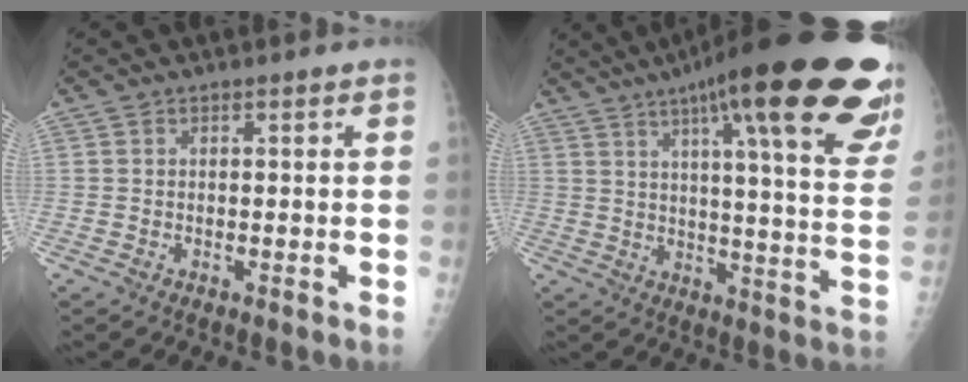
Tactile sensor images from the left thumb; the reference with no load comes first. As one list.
[{"total": 31.3, "force": [18.6, 5.9, 24.4], "torque": [-0.269, -0.040, 0.246]}]